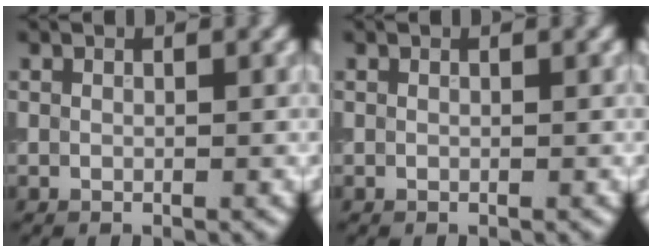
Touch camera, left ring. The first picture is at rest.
{"total": 0.0}